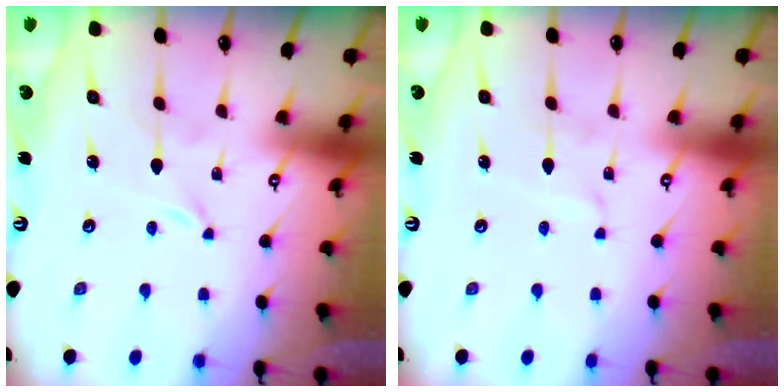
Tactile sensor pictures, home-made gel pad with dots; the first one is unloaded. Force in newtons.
{"total": 1.8, "press": 1.8, "slide": 0.1}